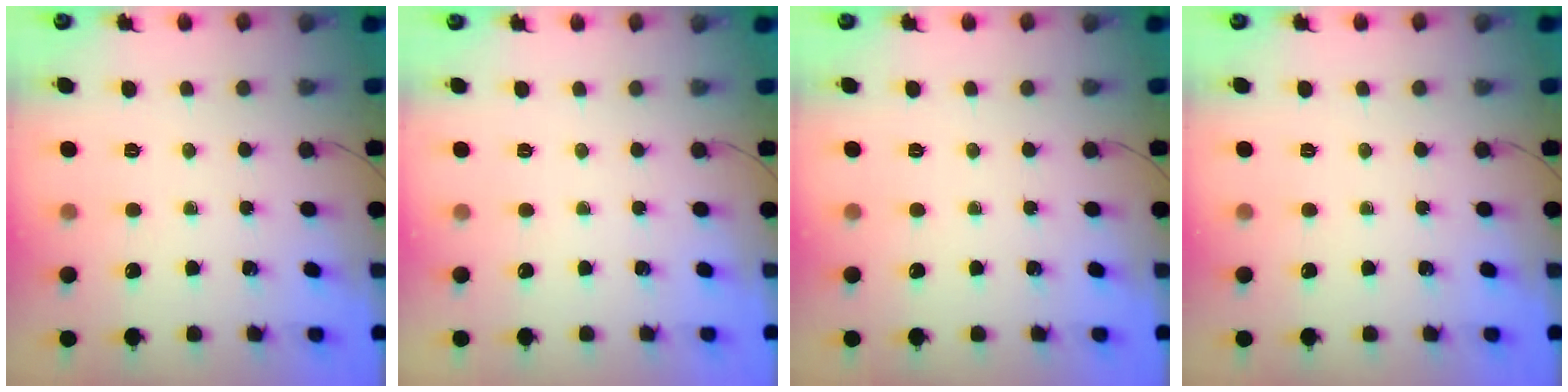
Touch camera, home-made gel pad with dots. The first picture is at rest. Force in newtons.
{"total": 2.5, "press": 2.5, "slide": 0.5}
{"total": 0.0}
{"total": 0.0}